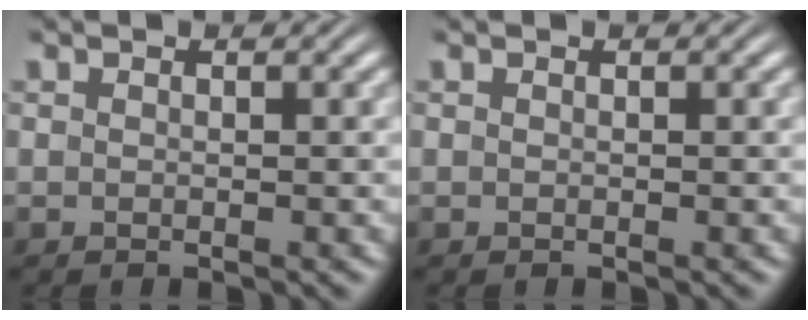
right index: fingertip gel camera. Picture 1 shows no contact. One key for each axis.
{"total": 0.0}